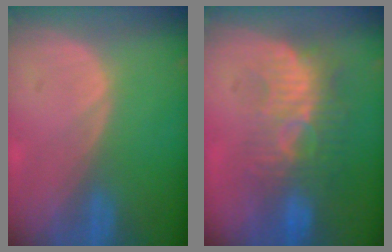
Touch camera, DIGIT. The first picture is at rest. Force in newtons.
{"total": 9.5, "press": 8.8, "slide": 3.7}